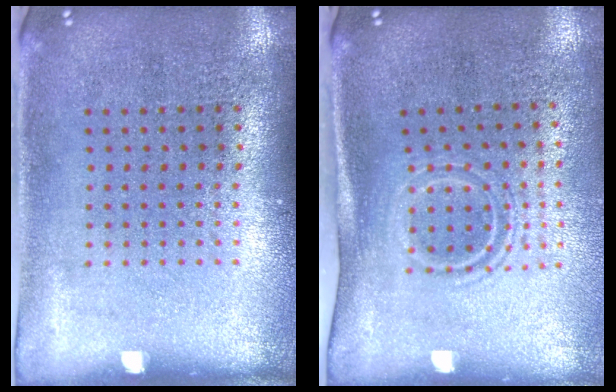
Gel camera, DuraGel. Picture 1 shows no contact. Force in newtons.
{"total": 1.6, "press": 1.0, "slide": 1.2}